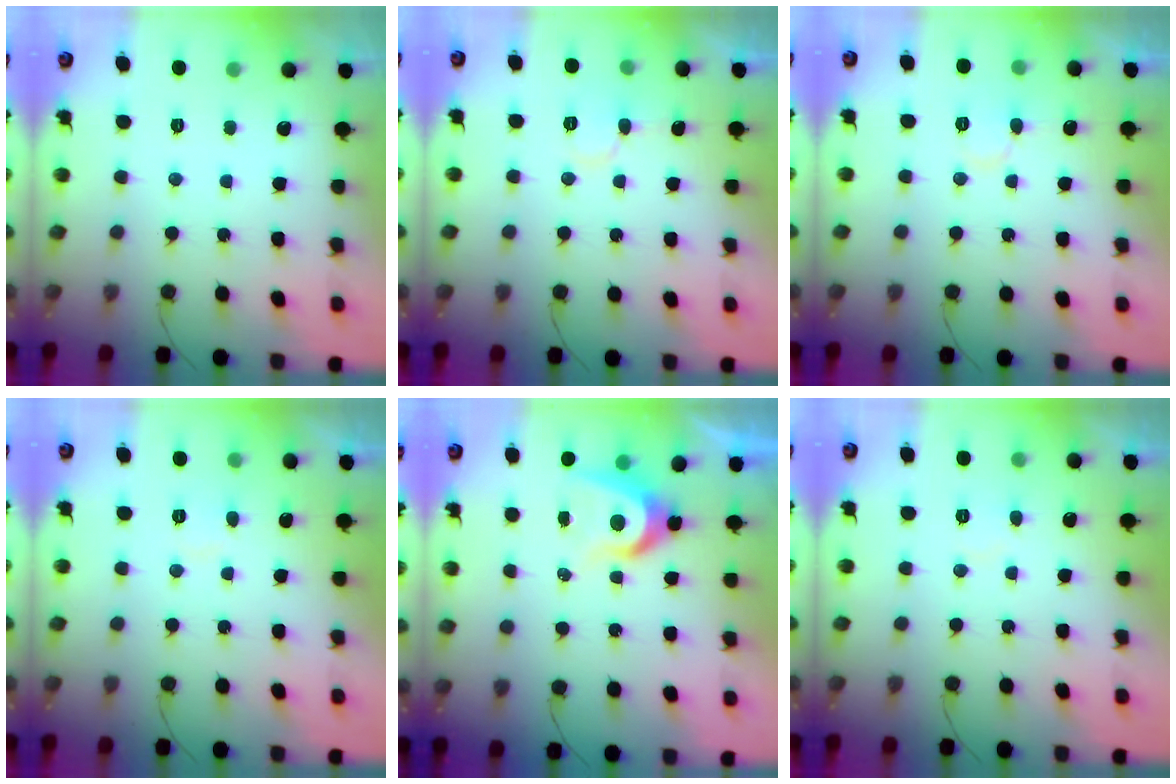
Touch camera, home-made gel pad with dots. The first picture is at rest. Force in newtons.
{"total": 6.9, "press": 6.9, "slide": 0.3}
{"total": 7.7, "press": 7.7, "slide": 0.7}
{"total": 3.5, "press": 3.5, "slide": 0.4}
{"total": 7.1, "press": 7.1, "slide": 0.5}
{"total": 4.2, "press": 4.2, "slide": 0.4}